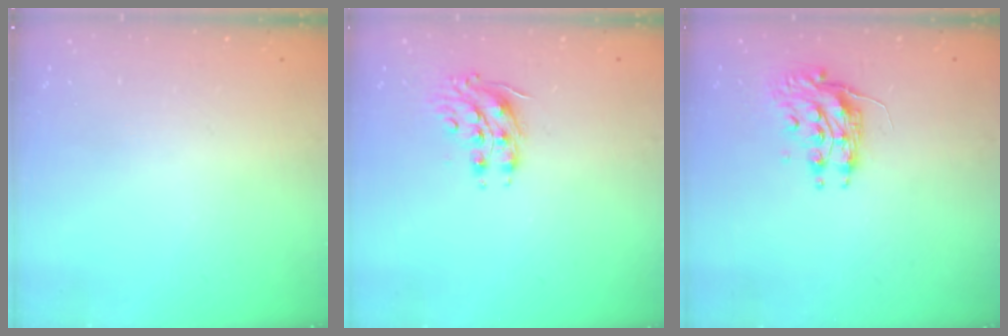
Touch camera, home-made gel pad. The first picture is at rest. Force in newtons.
{"total": 8.2, "press": 8.2, "slide": 0.4}
{"total": 8.5, "press": 8.5, "slide": 0.3}